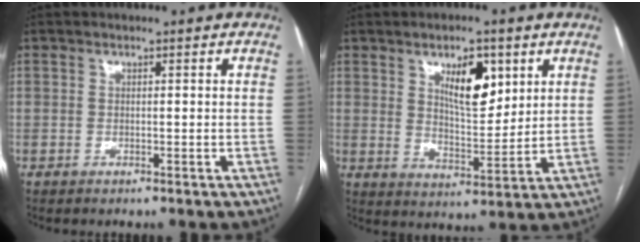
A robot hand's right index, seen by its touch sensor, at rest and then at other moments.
{"total": 8.7, "force": [4.0, 3.3, 7.0], "torque": [-0.115, 0.000, 0.072]}